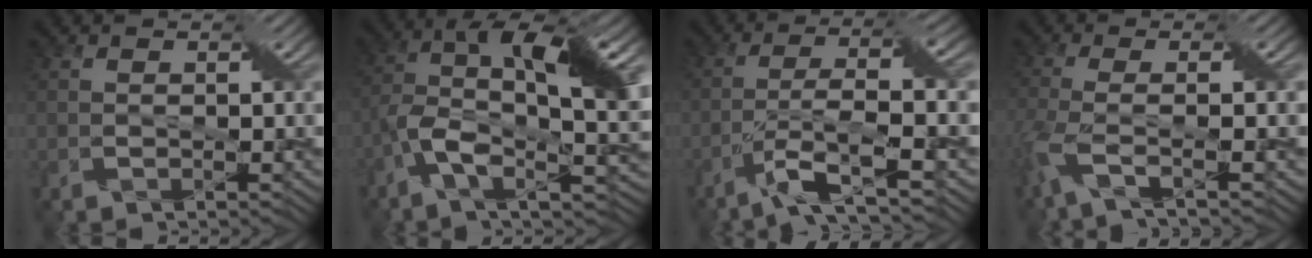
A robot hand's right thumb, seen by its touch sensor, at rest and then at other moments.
{"total": 12.8, "force": [-1.7, 5.0, 11.7], "torque": [-0.220, -0.001, -0.037]}
{"total": 8.0, "force": [-3.8, 1.2, 7.0], "torque": [-0.128, 0.008, -0.077]}
{"total": 5.9, "force": [-2.4, 1.1, 5.3], "torque": [-0.108, -0.005, -0.065]}